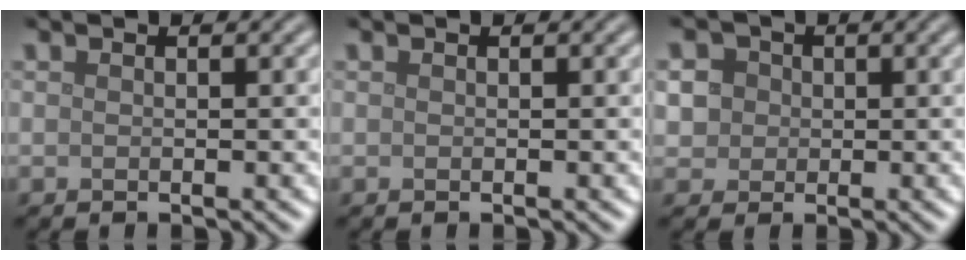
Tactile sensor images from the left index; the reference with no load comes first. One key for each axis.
{"total": 0.0}
{"total": 5.3, "fx": 1.3, "fy": 4.8, "fz": 2.1, "tx": -0.042, "ty": 0.031, "tz": 0.007}